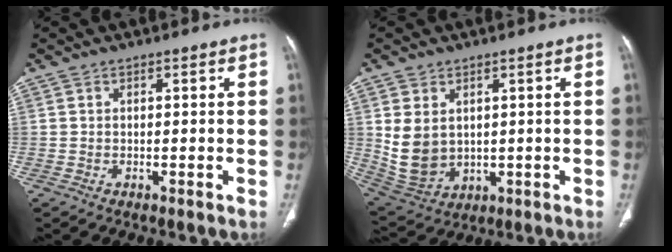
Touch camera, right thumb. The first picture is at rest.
{"total": 9.4, "force": [1.6, 7.0, 6.1], "torque": [-0.110, -0.011, 0.059]}